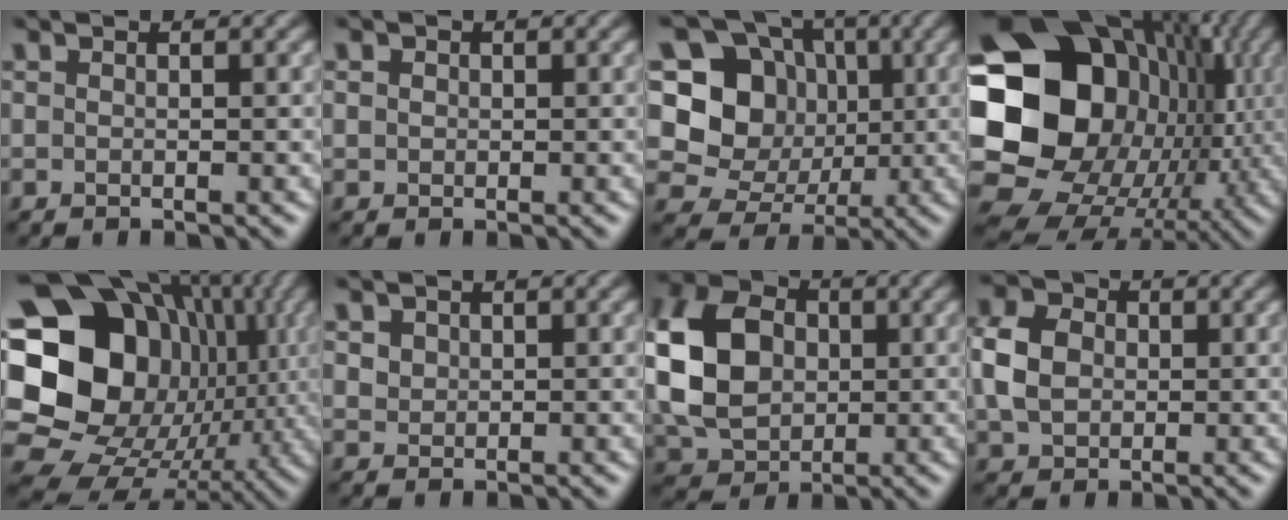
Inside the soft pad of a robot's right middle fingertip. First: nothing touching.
{"total": 0.9, "force": [0.3, 0.8, 0.2], "torque": [-0.001, -0.001, 0.001]}
{"total": 9.7, "force": [0.9, 8.6, 4.4], "torque": [-0.084, -0.002, -0.009]}
{"total": 21.8, "force": [1.2, 18.1, 12.0], "torque": [-0.235, -0.010, 0.016]}
{"total": 21.8, "force": [3.1, 18.1, 11.7], "torque": [-0.234, 0.011, 0.046]}
{"total": 1.3, "force": [0.6, 1.1, 0.4], "torque": [-0.006, -0.005, 0.018]}
{"total": 10.8, "force": [0.6, 8.2, 7.0], "torque": [-0.166, 0.015, 0.005]}
{"total": 5.6, "force": [0.3, 4.5, 3.4], "torque": [-0.082, 0.010, -0.001]}